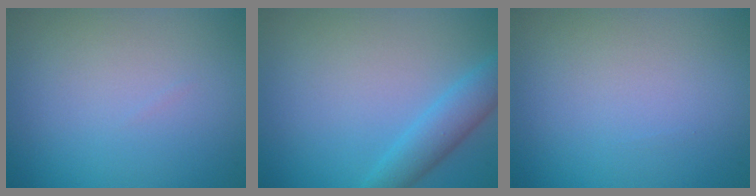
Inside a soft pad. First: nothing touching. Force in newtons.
{"total": 3.3, "press": 3.3, "slide": 0.1}
{"total": 0.0}